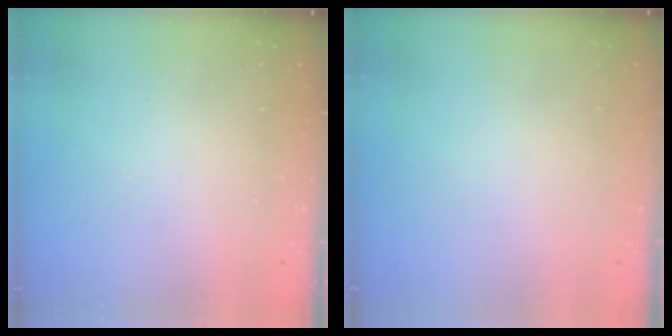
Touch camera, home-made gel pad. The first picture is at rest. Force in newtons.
{"total": 0.0}